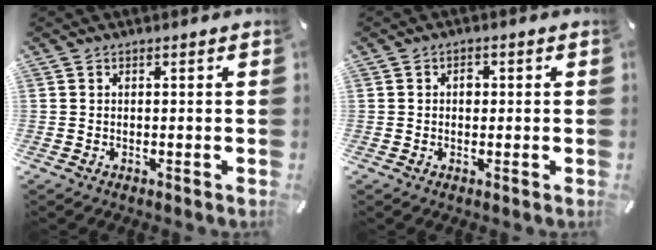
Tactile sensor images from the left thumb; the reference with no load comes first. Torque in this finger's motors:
{"motor_torque": [0.38, 0.50, 0.20, -0.07, 0.00]}